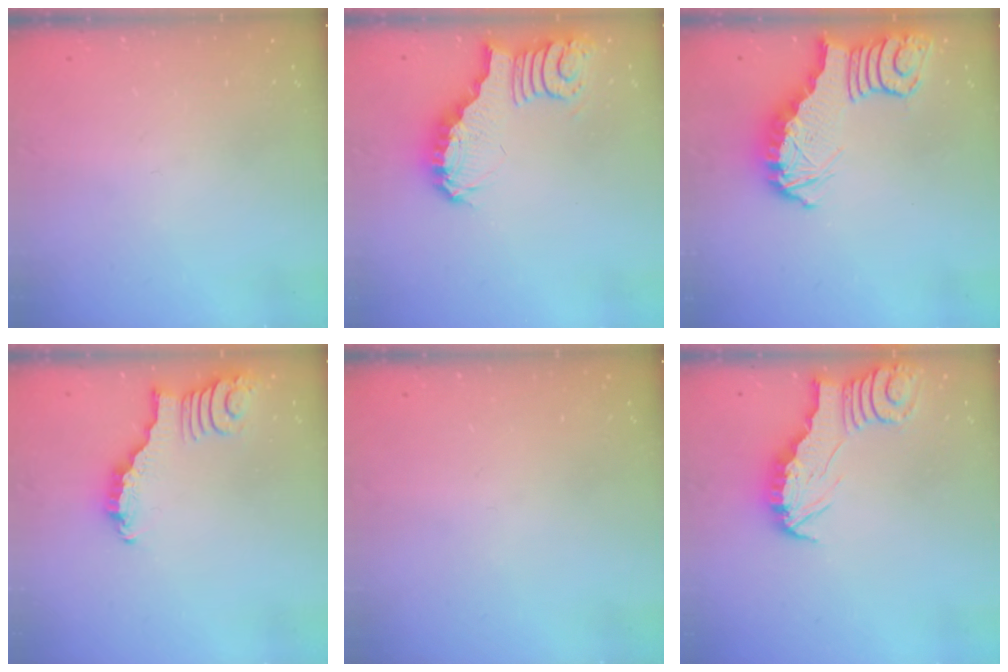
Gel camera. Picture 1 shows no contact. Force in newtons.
{"total": 3.5, "press": 3.4, "slide": 0.6}
{"total": 4.9, "press": 4.8, "slide": 0.7}
{"total": 2.8, "press": 2.8, "slide": 0.4}
{"total": 0.0}
{"total": 2.7, "press": 2.7, "slide": 0.2}